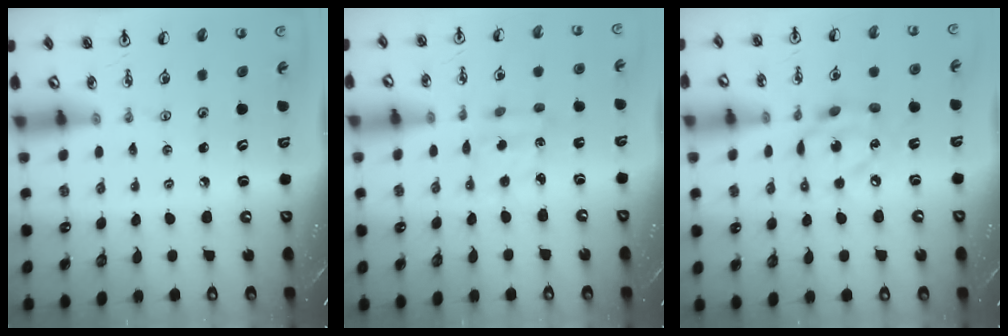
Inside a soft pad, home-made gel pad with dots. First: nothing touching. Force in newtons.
{"total": 2.6, "press": 2.6, "slide": 0.6}
{"total": 12.0, "press": 12.0, "slide": 0.9}